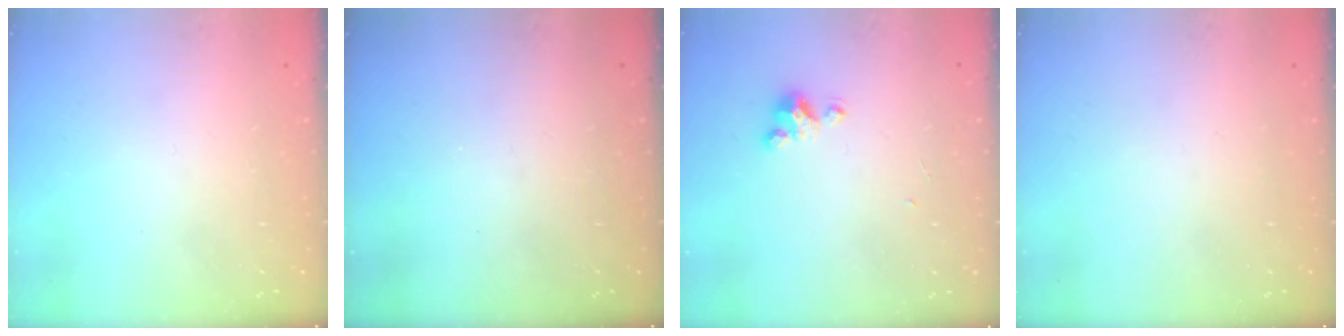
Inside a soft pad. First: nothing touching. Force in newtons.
{"total": 0.0}
{"total": 3.0, "press": 3.0, "slide": 0.3}
{"total": 0.0}